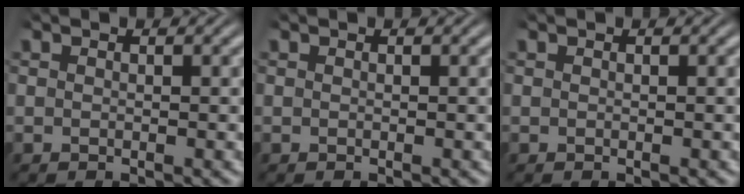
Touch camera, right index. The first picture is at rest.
{"total": 0.0}
{"total": 0.0}